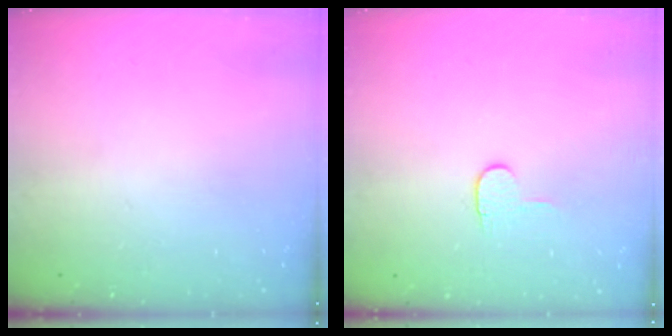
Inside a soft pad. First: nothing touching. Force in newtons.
{"total": 4.5, "press": 4.5, "slide": 0.4}